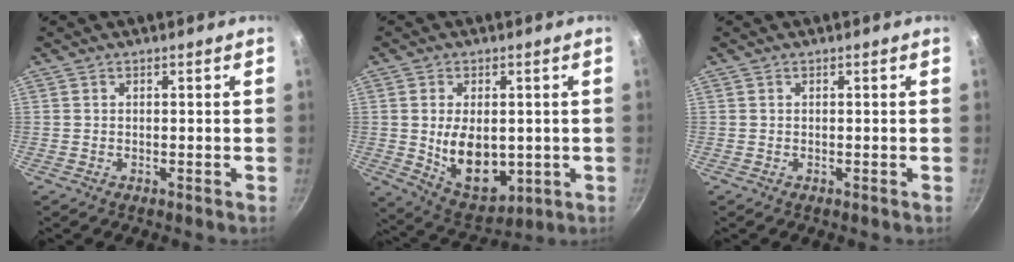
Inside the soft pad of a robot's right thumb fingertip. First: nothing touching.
{"total": 12.5, "force": [-0.4, 7.9, 9.6], "torque": [-0.130, -0.018, 0.016]}
{"total": 0.0}